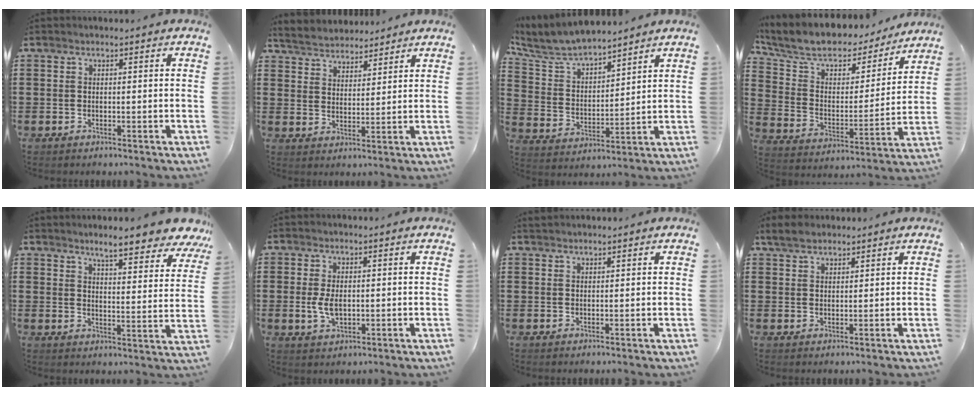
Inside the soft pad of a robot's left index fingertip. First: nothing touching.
{"total": 4.1, "force": [4.0, 1.0, 0.0], "torque": [-0.020, -0.013, 0.072]}
{"total": 7.0, "force": [6.4, 1.6, 2.5], "torque": [-0.081, -0.034, 0.109]}
{"total": 8.3, "force": [6.9, 3.3, 3.2], "torque": [-0.100, -0.045, 0.118]}
{"total": 6.8, "force": [6.1, 0.0, 3.0], "torque": [-0.065, -0.038, 0.101]}
{"total": 4.1, "force": [-0.2, 2.3, 3.4], "torque": [-0.082, 0.000, -0.008]}
{"total": 1.0, "force": [1.0, 0.1, 0.2], "torque": [-0.006, 0.002, 0.020]}
{"total": 2.8, "force": [2.4, 1.1, 1.1], "torque": [-0.027, 0.005, 0.046]}